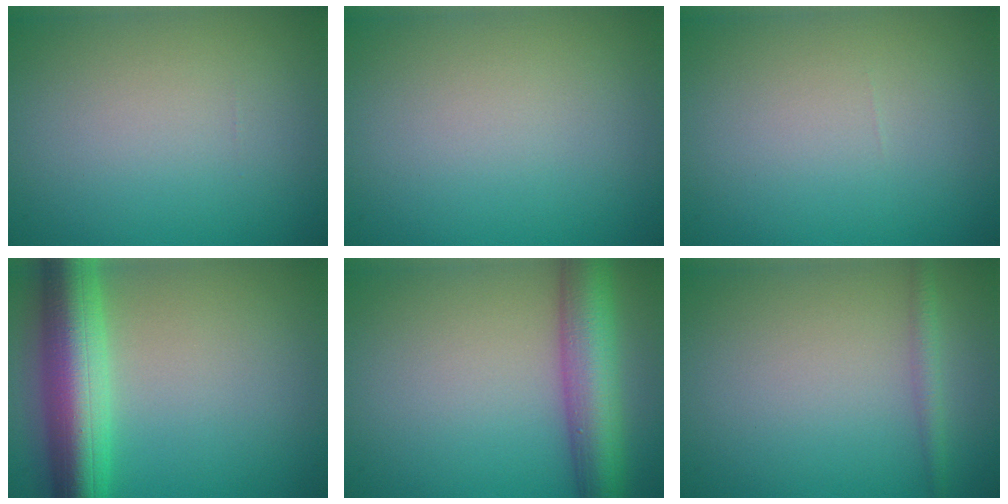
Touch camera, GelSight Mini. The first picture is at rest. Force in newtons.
{"total": 0.0}
{"total": 0.0}
{"total": 8.2, "press": 8.2, "slide": 0.4}
{"total": 7.0, "press": 6.9, "slide": 0.4}
{"total": 1.4, "press": 1.4, "slide": 0.1}